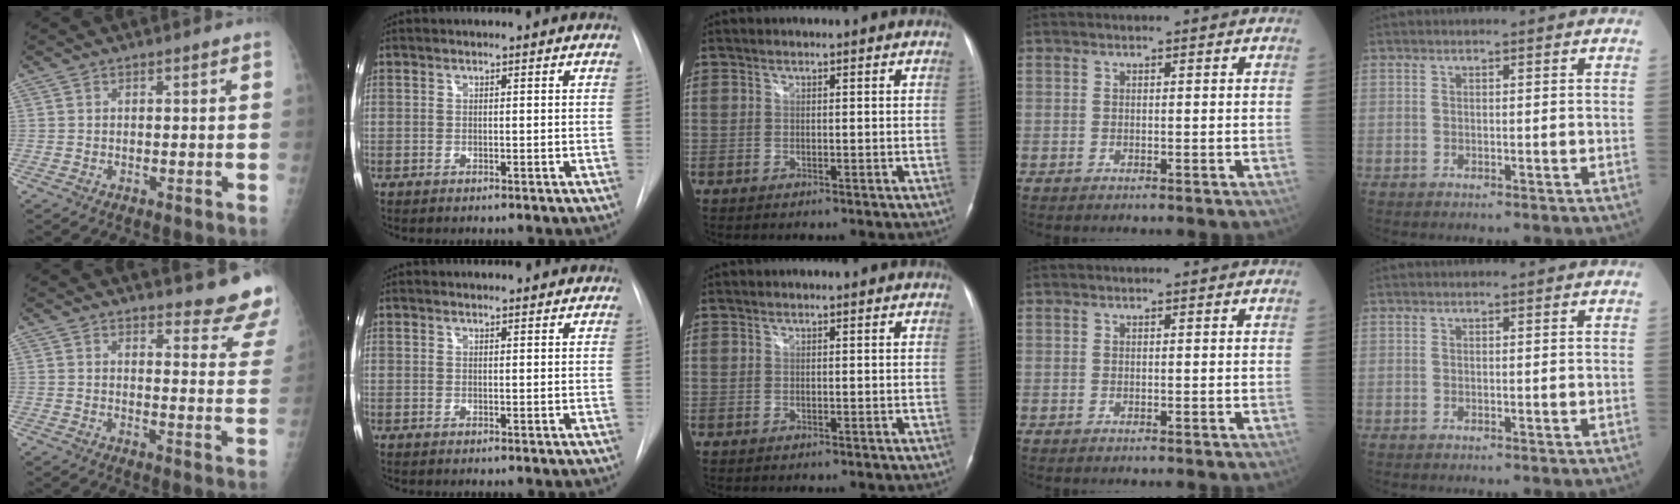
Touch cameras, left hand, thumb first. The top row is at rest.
{"thumb": {"total": 12.4, "force": [12.0, 1.9, 2.6], "torque": [0.005, -0.113, 0.117]}, "index": {"total": 3.9, "force": [3.7, 1.2, 0.7], "torque": [-0.002, 0.006, 0.030]}}